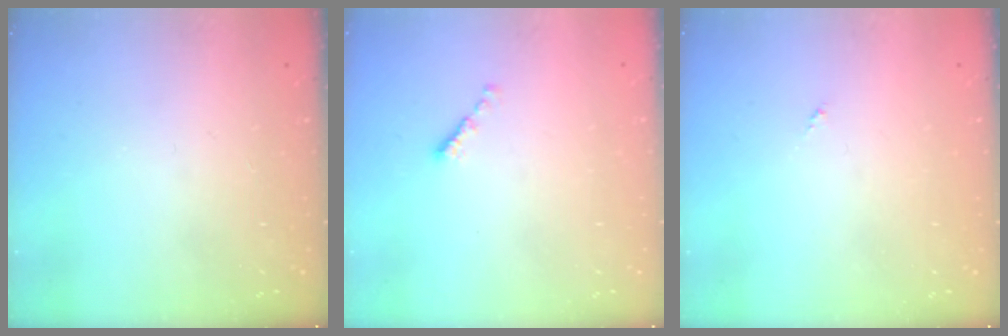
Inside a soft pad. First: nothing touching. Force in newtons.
{"total": 0.7, "press": 0.5, "slide": 0.4}
{"total": 0.0}